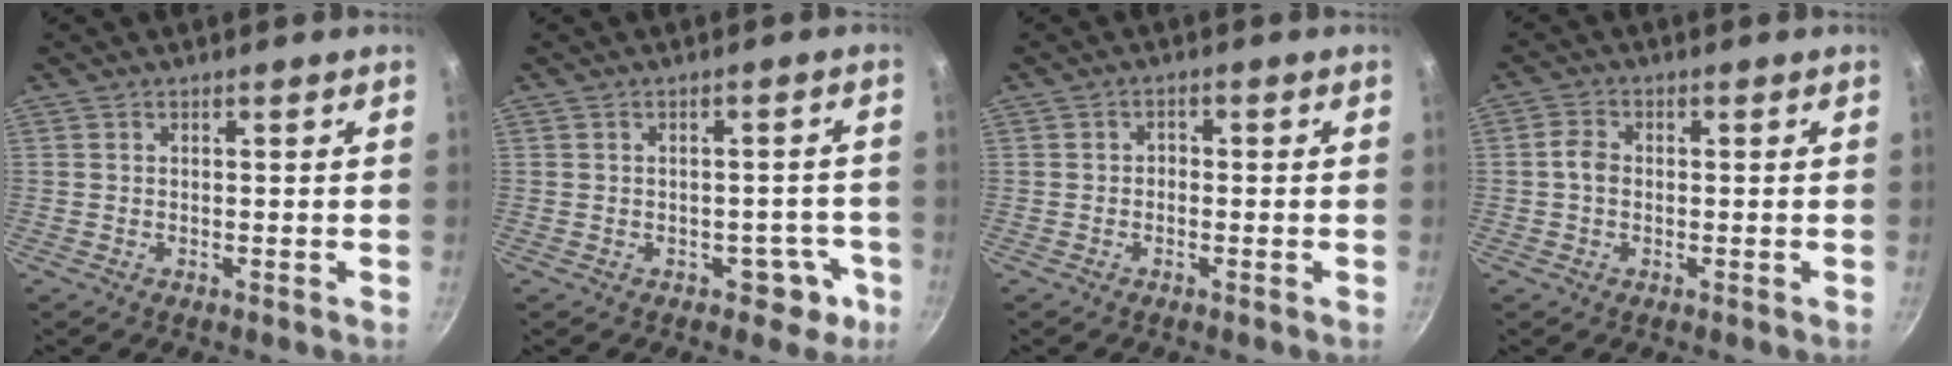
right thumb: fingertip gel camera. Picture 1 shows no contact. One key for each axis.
{"total": 4.7, "fx": -2.3, "fy": 3.3, "fz": 2.3, "tx": 0.004, "ty": 0.037, "tz": -0.011}
{"total": 1.4, "fx": -0.6, "fy": 1.1, "fz": 0.7, "tx": -0.008, "ty": 0.009, "tz": -0.012}
{"total": 3.1, "fx": -0.3, "fy": 2.3, "fz": 2.0, "tx": -0.032, "ty": 0.012, "tz": -0.011}